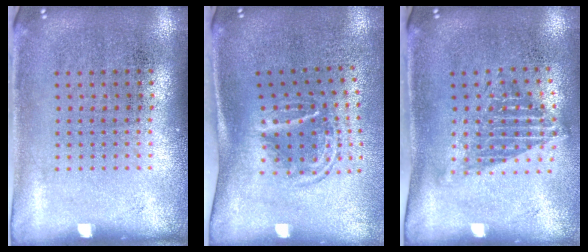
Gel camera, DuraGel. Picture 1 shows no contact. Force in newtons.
{"total": 1.8, "press": 1.2, "slide": 1.3}
{"total": 1.3, "press": 1.0, "slide": 0.9}